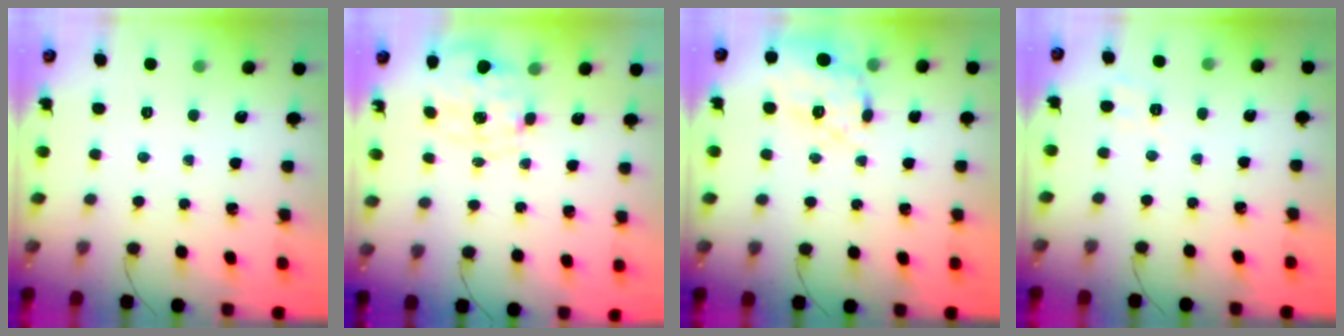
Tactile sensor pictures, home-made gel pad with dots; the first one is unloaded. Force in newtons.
{"total": 2.1, "press": 1.8, "slide": 1.0}
{"total": 19.3, "press": 19.3, "slide": 0.5}
{"total": 2.9, "press": 2.3, "slide": 1.9}